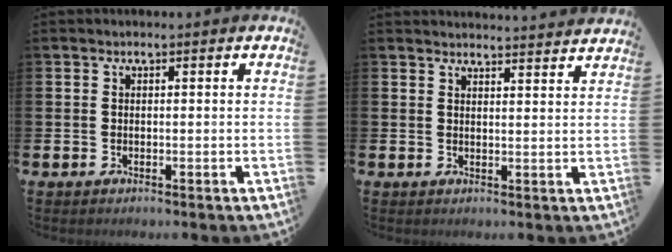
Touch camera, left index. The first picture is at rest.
{"total": 3.2, "force": [3.1, -0.3, -0.2], "torque": [0.011, -0.026, 0.054]}